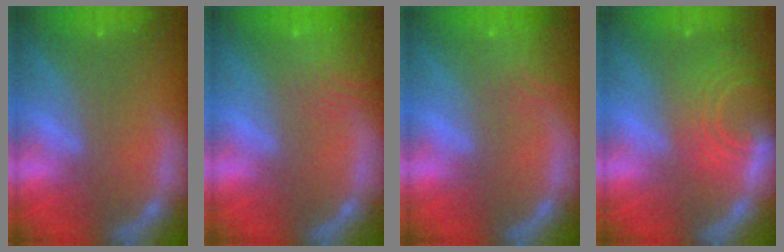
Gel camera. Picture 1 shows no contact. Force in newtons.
{"total": 8.5}
{"total": 5.0}
{"total": 10.0}